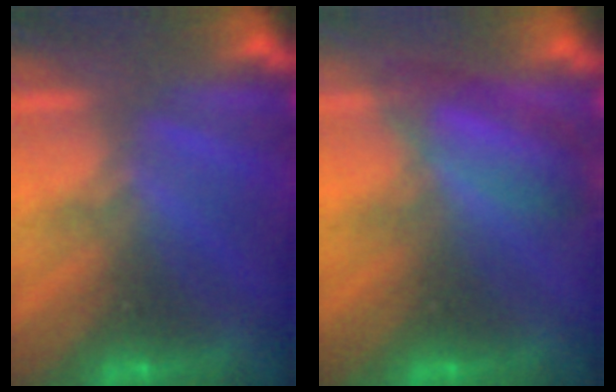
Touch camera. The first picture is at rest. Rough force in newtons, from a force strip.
{"total": 5.0}